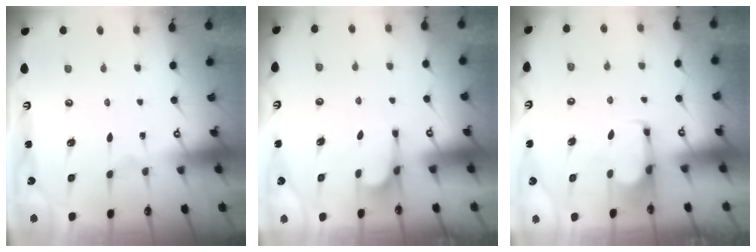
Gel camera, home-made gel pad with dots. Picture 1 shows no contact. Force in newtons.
{"total": 2.0, "press": 1.9, "slide": 0.6}
{"total": 2.8, "press": 2.6, "slide": 0.8}